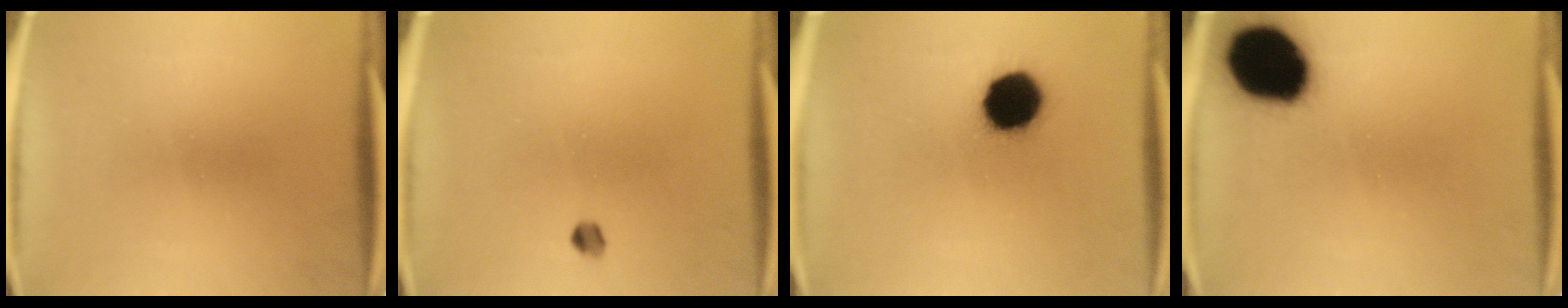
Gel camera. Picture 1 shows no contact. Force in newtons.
{"total": 1.7}
{"total": 13.7}
{"total": 19.5}